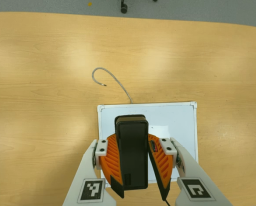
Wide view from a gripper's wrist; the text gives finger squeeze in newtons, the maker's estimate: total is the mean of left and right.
{"total": 9.3, "left": 9.7, "right": 8.8}